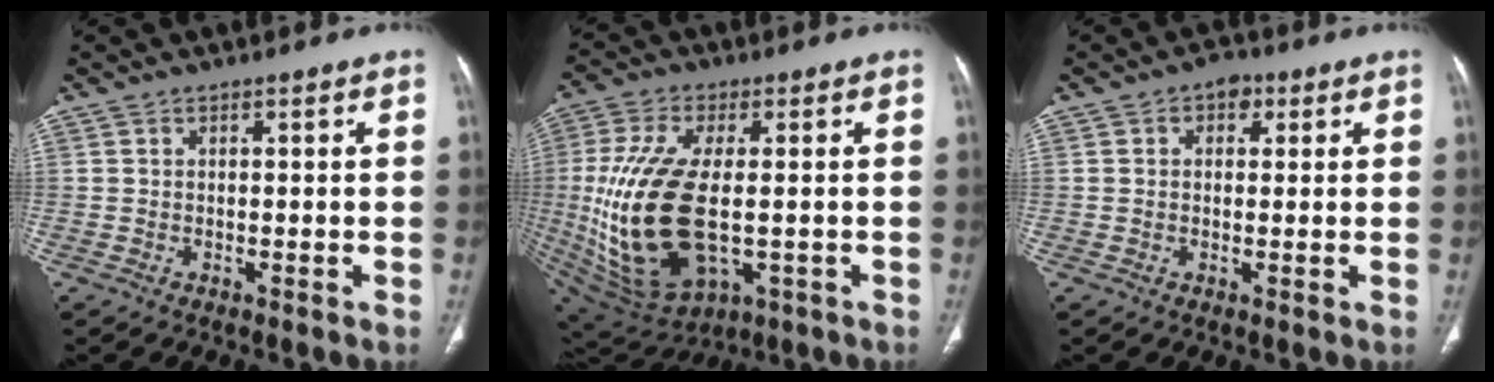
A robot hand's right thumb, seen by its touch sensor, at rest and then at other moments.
{"total": 22.0, "force": [-2.1, 11.3, 18.8], "torque": [-0.397, -0.018, -0.012]}
{"total": 3.5, "force": [1.2, 2.6, 2.1], "torque": [-0.014, 0.004, 0.015]}